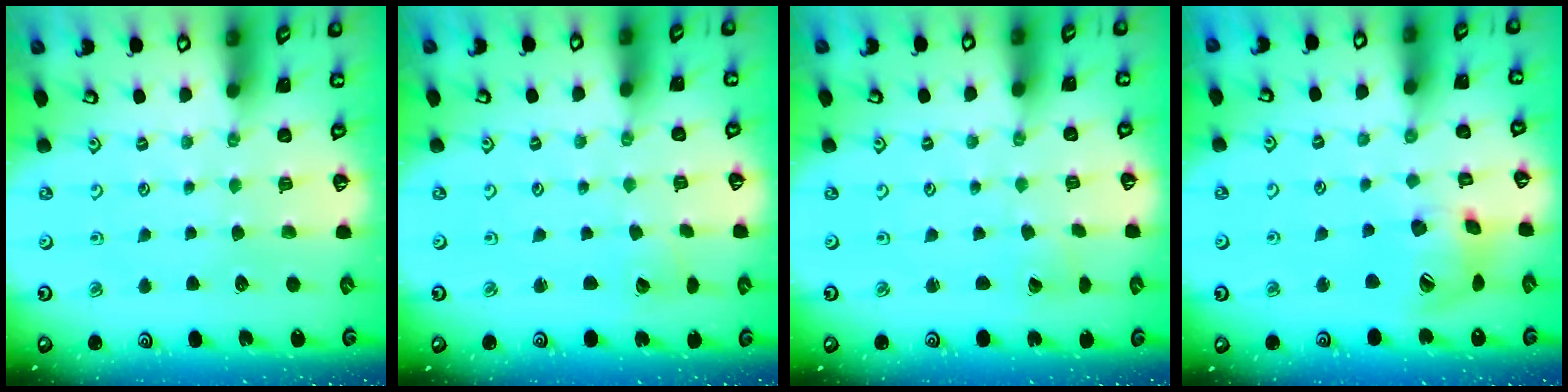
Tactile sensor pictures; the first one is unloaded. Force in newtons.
{"total": 2.1, "press": 2.1, "slide": 0.1}
{"total": 1.2, "press": 1.2, "slide": 0.1}
{"total": 14.8, "press": 14.6, "slide": 2.3}